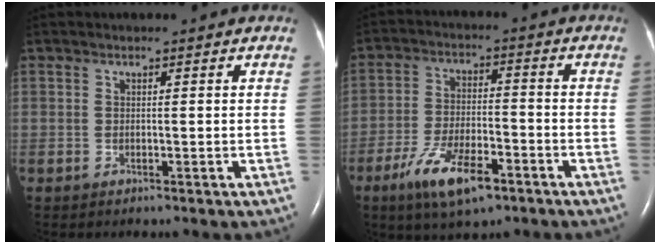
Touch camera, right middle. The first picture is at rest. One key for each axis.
{"total": 9.9, "fx": -5.9, "fy": 3.1, "fz": 7.4, "tx": -0.146, "ty": -0.011, "tz": -0.103}